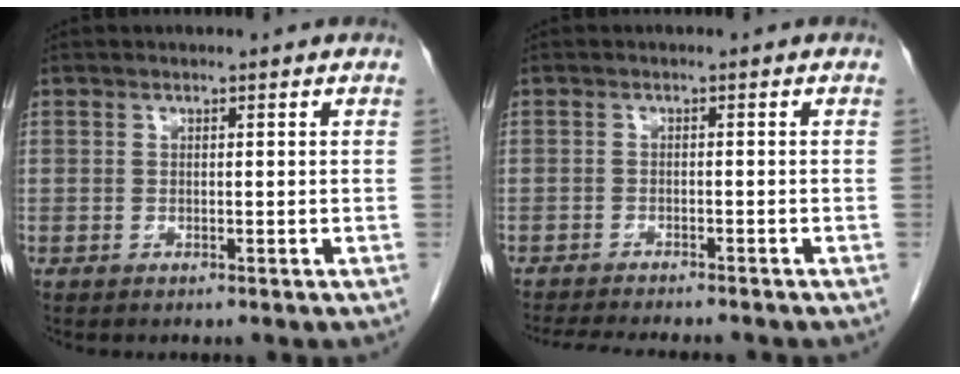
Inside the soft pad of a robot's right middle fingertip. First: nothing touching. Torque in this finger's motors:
{"motor_torque": [0.26, -0.26, 0.00, 0.01]}